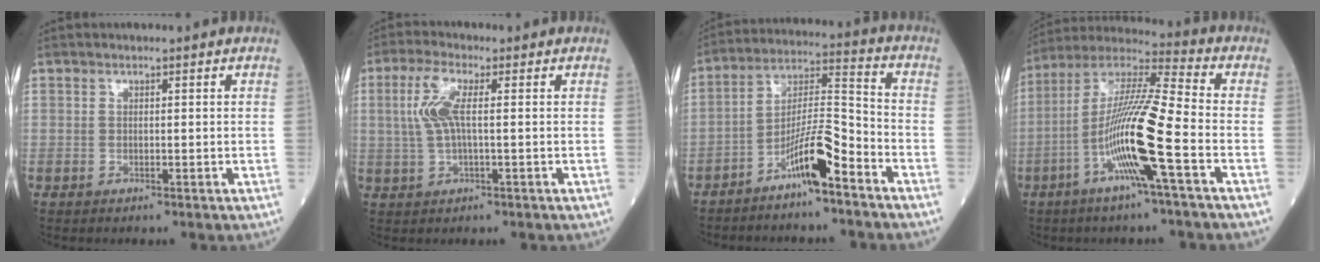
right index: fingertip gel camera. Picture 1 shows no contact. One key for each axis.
{"total": 5.5, "fx": 0.8, "fy": 1.2, "fz": 5.3, "tx": -0.128, "ty": 0.011, "tz": 0.017}
{"total": 9.4, "fx": -6.0, "fy": 1.0, "fz": 7.1, "tx": -0.134, "ty": 0.012, "tz": -0.108}
{"total": 14.9, "fx": -5.0, "fy": -0.3, "fz": 14.0, "tx": -0.275, "ty": 0.001, "tz": -0.103}